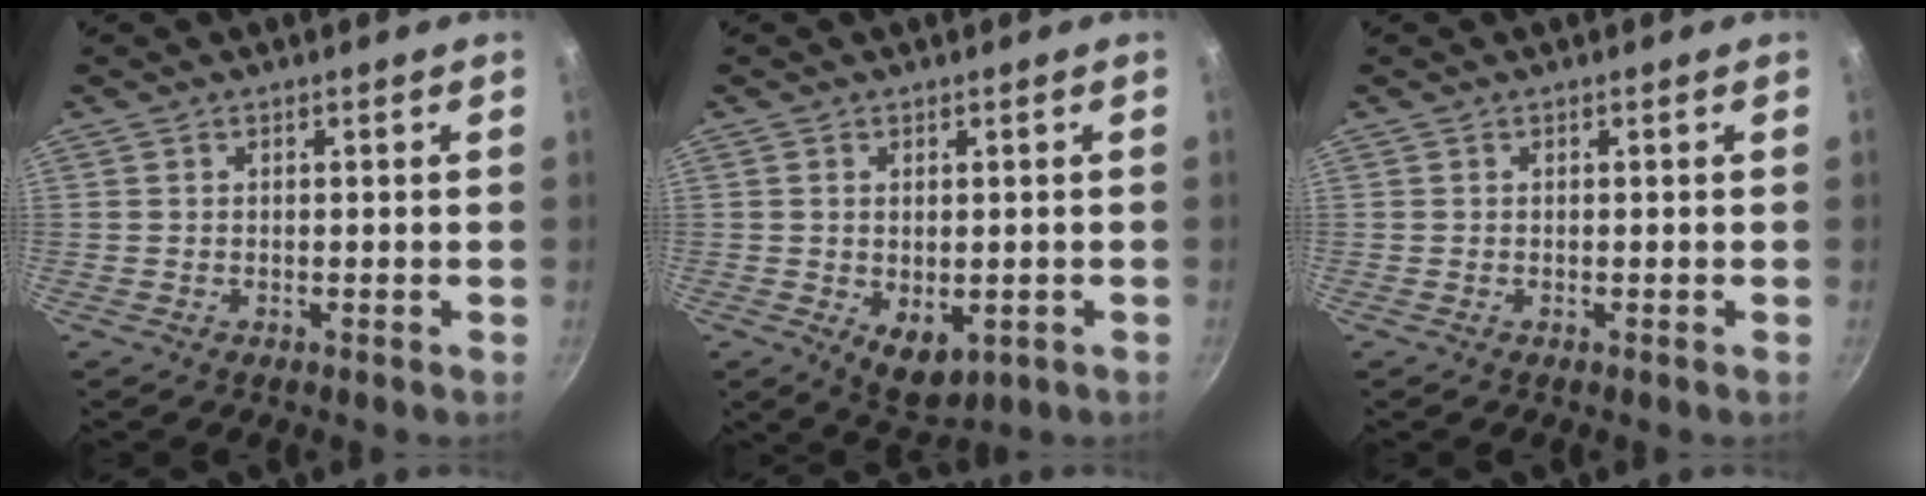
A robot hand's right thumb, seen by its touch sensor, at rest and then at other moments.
{"total": 6.3, "force": [-1.1, 4.0, 4.8], "torque": [-0.063, -0.013, -0.004]}
{"total": 0.0}